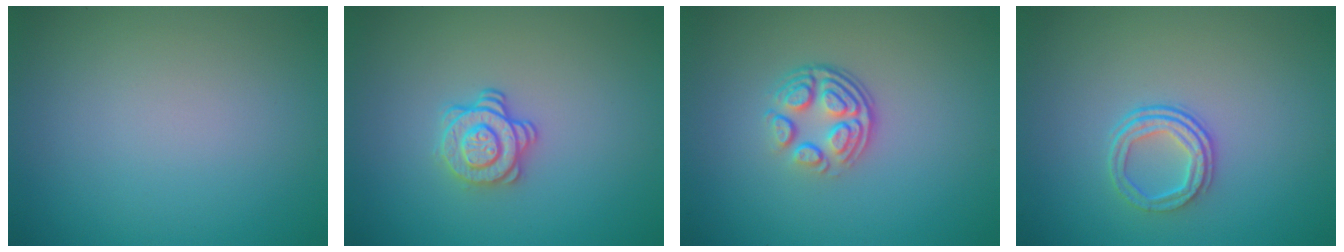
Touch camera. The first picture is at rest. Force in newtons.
{"total": 2.4, "press": 2.0, "slide": 1.4}
{"total": 4.0, "press": 2.8, "slide": 2.9}
{"total": 2.4, "press": 1.7, "slide": 1.7}